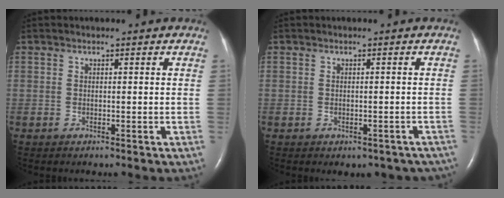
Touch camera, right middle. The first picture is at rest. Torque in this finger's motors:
{"motor_torque": [0.17, -0.23, -0.01, 0.02]}